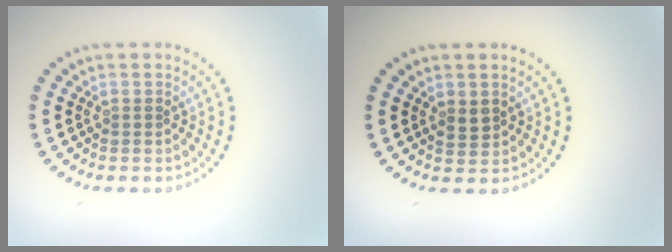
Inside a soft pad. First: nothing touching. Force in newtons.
{"total": 1.4, "press": 1.3, "slide": 0.4}